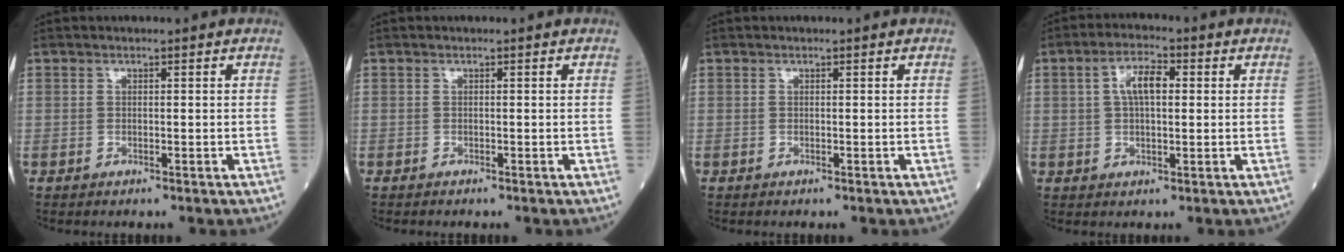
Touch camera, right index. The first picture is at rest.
{"total": 0.0}
{"total": 0.0}
{"total": 5.5, "force": [1.2, 2.1, 5.0], "torque": [-0.096, 0.014, 0.020]}